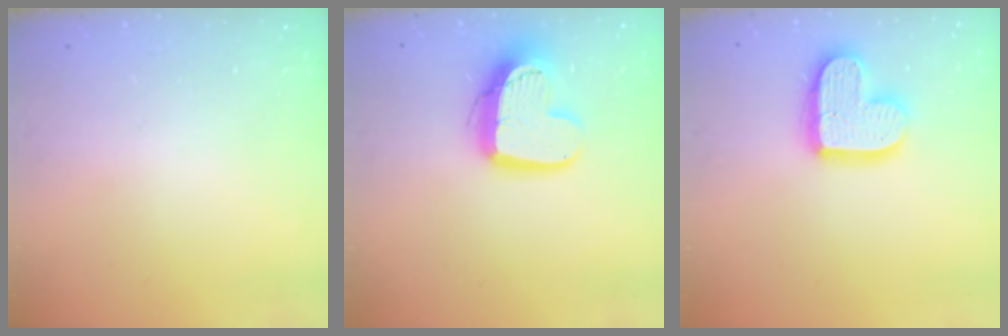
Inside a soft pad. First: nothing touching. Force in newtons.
{"total": 14.6, "press": 14.6, "slide": 1.1}
{"total": 15.5, "press": 15.4, "slide": 1.2}